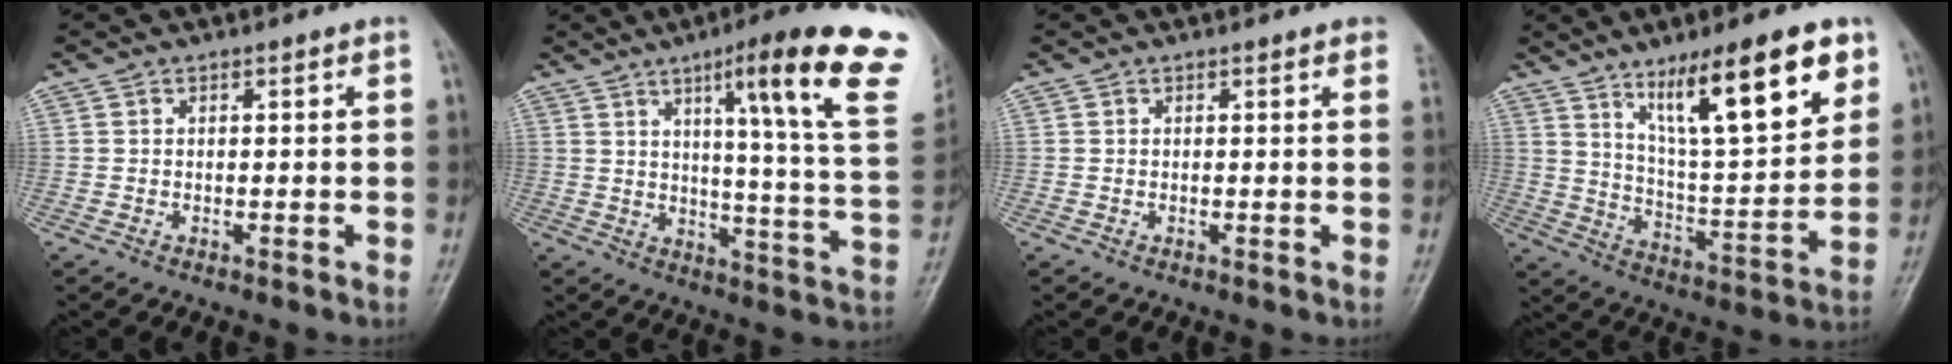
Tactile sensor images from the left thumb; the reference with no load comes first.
{"total": 23.5, "force": [11.8, 2.2, 20.2], "torque": [-0.258, -0.045, 0.155]}
{"total": 2.4, "force": [1.8, 0.6, 1.5], "torque": [-0.009, 0.003, 0.012]}
{"total": 19.2, "force": [10.9, 5.2, 15.0], "torque": [-0.204, -0.047, 0.185]}